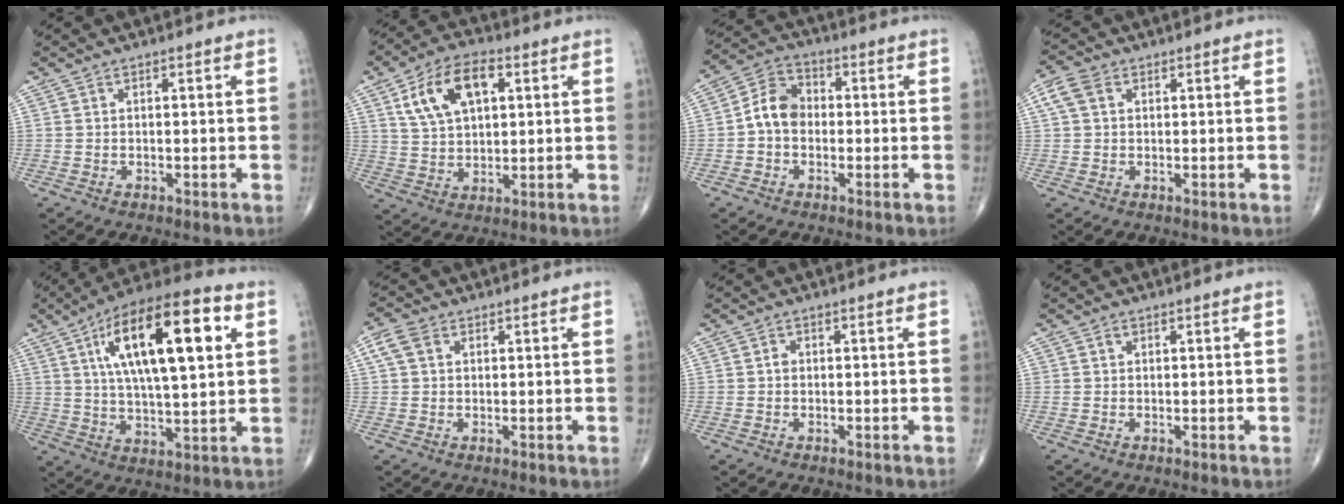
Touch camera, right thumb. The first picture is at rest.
{"total": 12.1, "force": [4.3, 6.6, 9.1], "torque": [-0.154, 0.003, 0.079]}
{"total": 7.1, "force": [-0.7, 5.5, 4.5], "torque": [-0.066, 0.027, -0.028]}
{"total": 4.3, "force": [1.3, 3.1, 2.6], "torque": [-0.060, 0.014, 0.025]}
{"total": 21.9, "force": [6.7, 7.6, 19.4], "torque": [-0.314, 0.002, 0.104]}
{"total": 4.0, "force": [1.3, 2.9, 2.4], "torque": [-0.053, 0.013, 0.026]}
{"total": 0.8, "force": [-0.1, 0.6, 0.4], "torque": [-0.004, 0.002, -0.005]}
{"total": 0.6, "force": [0.3, 0.5, 0.2], "torque": [0.000, 0.000, 0.005]}